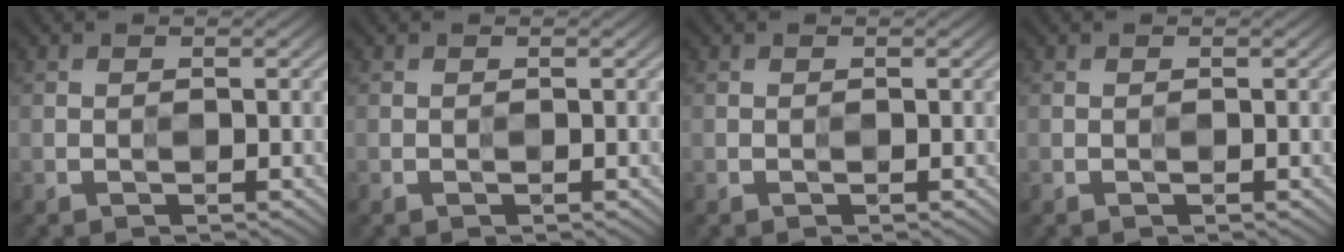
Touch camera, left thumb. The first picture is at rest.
{"total": 0.0}
{"total": 0.0}
{"total": 0.0}